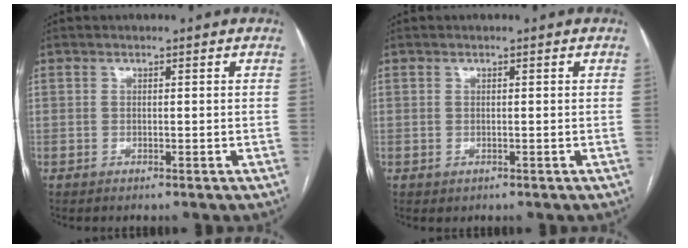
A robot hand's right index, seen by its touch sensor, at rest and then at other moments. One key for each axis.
{"total": 0.0}